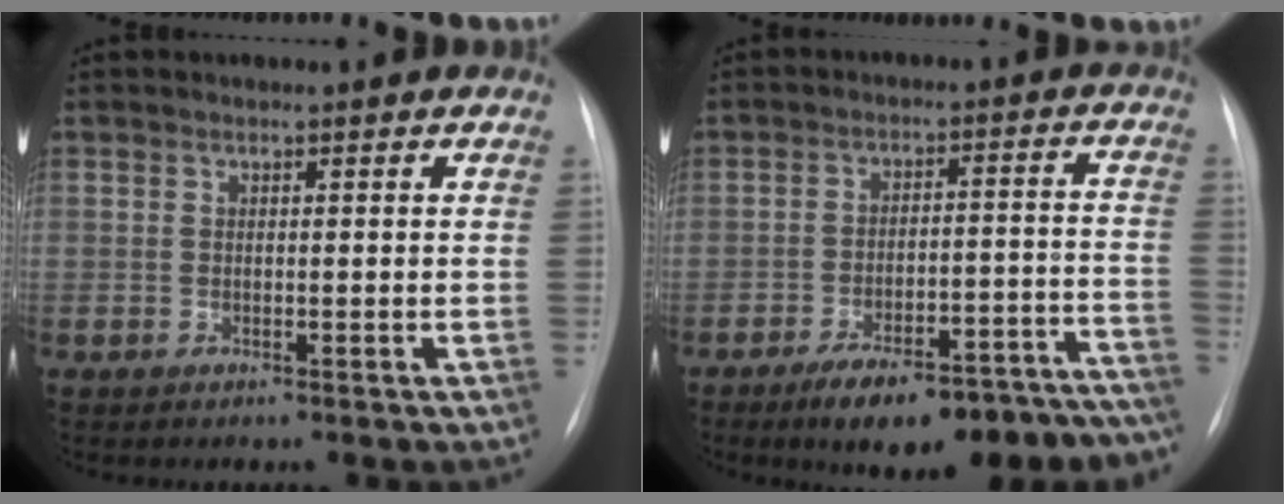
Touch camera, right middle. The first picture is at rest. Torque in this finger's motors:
{"motor_torque": [1.17, -0.97, 0.39, 0.12]}